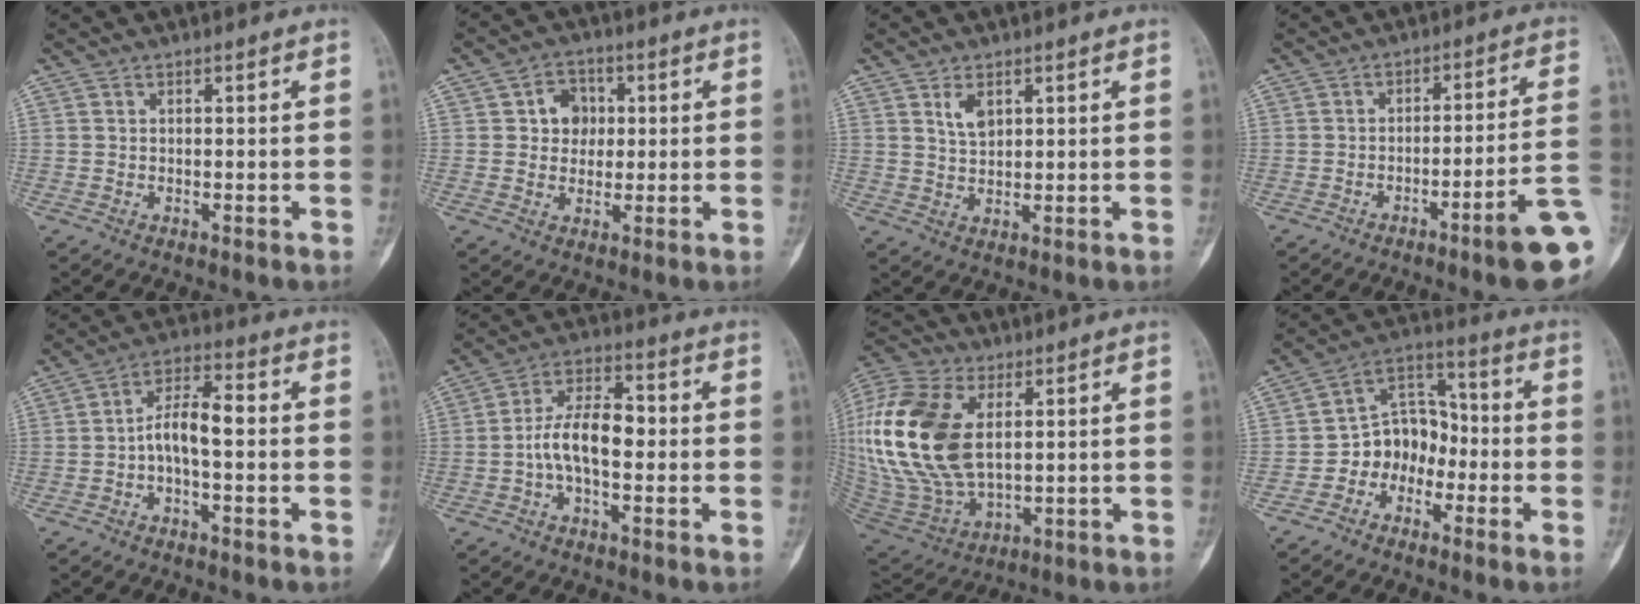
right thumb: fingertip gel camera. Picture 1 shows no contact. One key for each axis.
{"total": 6.2, "fx": 1.1, "fy": 5.3, "fz": 3.0, "tx": -0.011, "ty": 0.004, "tz": 0.014}
{"total": 3.6, "fx": 1.8, "fy": 2.1, "fz": 2.4, "tx": -0.037, "ty": -0.010, "tz": 0.037}
{"total": 12.1, "fx": -5.2, "fy": 0.6, "fz": 10.9, "tx": -0.141, "ty": 0.028, "tz": -0.075}
{"total": 7.5, "fx": -0.9, "fy": 3.3, "fz": 6.7, "tx": -0.120, "ty": 0.036, "tz": -0.023}
{"total": 10.0, "fx": -1.2, "fy": 5.1, "fz": 8.5, "tx": -0.147, "ty": 0.034, "tz": -0.028}
{"total": 26.2, "fx": 5.1, "fy": 15.3, "fz": 20.6, "tx": -0.466, "ty": -0.014, "tz": 0.101}
{"total": 9.7, "fx": -3.3, "fy": 7.7, "fz": 4.9, "tx": -0.045, "ty": 0.059, "tz": -0.073}